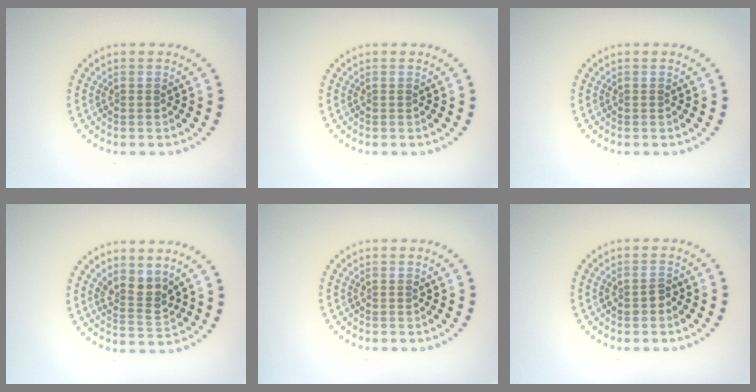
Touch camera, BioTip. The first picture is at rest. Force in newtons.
{"total": 0.0}
{"total": 0.0}
{"total": 2.7, "press": 2.3, "slide": 1.5}
{"total": 0.0}
{"total": 1.2, "press": 1.1, "slide": 0.4}